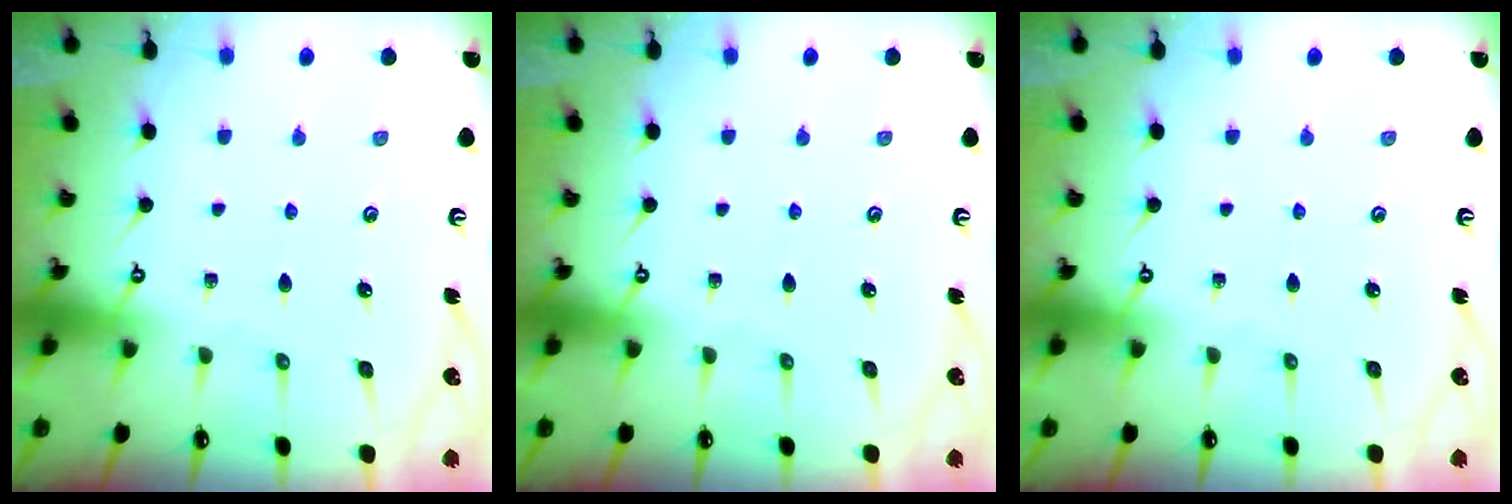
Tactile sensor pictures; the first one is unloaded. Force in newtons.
{"total": 0.0}
{"total": 0.0}